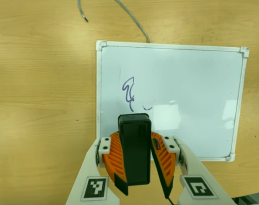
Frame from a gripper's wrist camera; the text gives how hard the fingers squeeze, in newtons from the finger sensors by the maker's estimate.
{"total": 10.3, "left": 10.4, "right": 10.1}